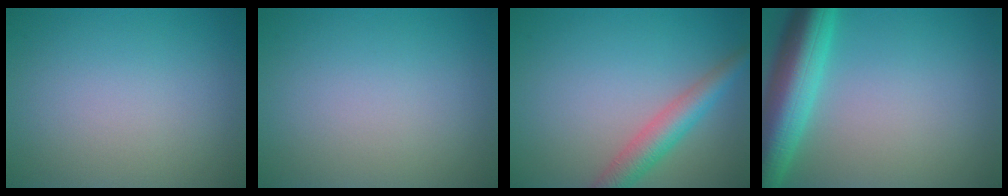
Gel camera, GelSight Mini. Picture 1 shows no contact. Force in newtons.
{"total": 0.0}
{"total": 3.9, "press": 3.9, "slide": 0.1}
{"total": 8.1, "press": 8.1, "slide": 0.3}